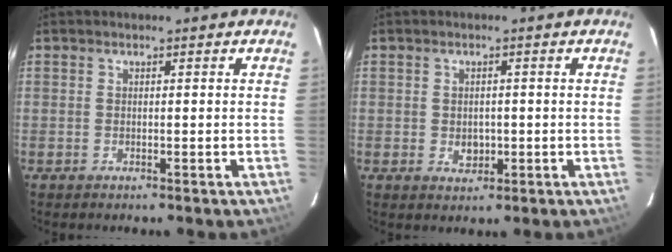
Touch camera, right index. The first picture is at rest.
{"total": 2.9, "force": [-0.5, 2.4, 1.6], "torque": [-0.026, 0.002, -0.003]}